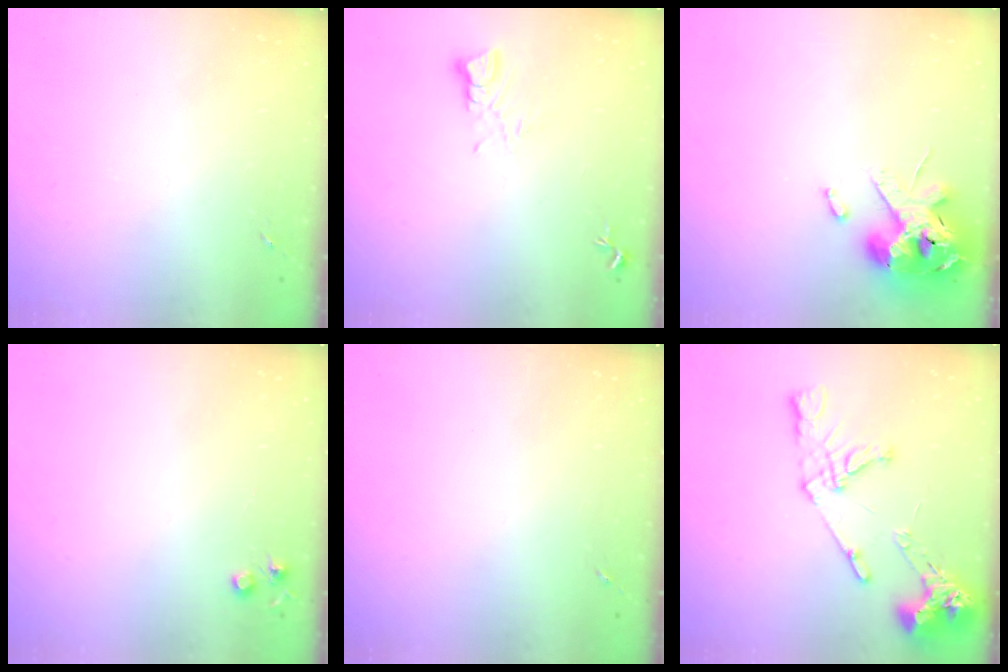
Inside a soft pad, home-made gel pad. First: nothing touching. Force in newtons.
{"total": 3.5, "press": 3.4, "slide": 0.3}
{"total": 14.4, "press": 14.3, "slide": 2.2}
{"total": 4.2, "press": 4.1, "slide": 0.7}
{"total": 0.0}
{"total": 15.7, "press": 15.5, "slide": 1.9}